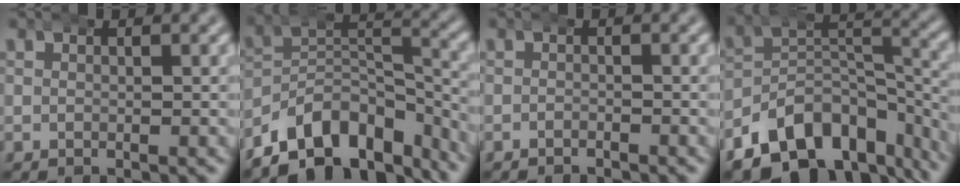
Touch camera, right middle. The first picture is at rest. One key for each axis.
{"total": 14.4, "fx": -9.5, "fy": 8.3, "fz": 7.0, "tx": -0.110, "ty": -0.040, "tz": -0.139}
{"total": 1.1, "fx": -1.1, "fy": 0.0, "fz": -0.1, "tx": 0.002, "ty": -0.004, "tz": -0.020}
{"total": 13.2, "fx": -8.1, "fy": 8.0, "fz": 6.7, "tx": -0.092, "ty": -0.025, "tz": -0.126}